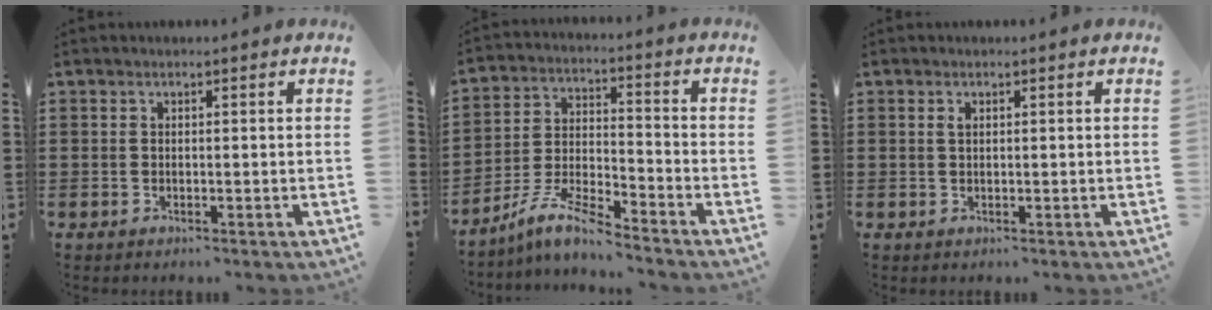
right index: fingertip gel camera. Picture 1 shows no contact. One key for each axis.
{"total": 7.5, "fx": -6.6, "fy": 0.5, "fz": 3.5, "tx": -0.089, "ty": -0.005, "tz": -0.135}
{"total": 0.9, "fx": 0.3, "fy": 0.4, "fz": 0.7, "tx": -0.016, "ty": 0.002, "tz": 0.006}